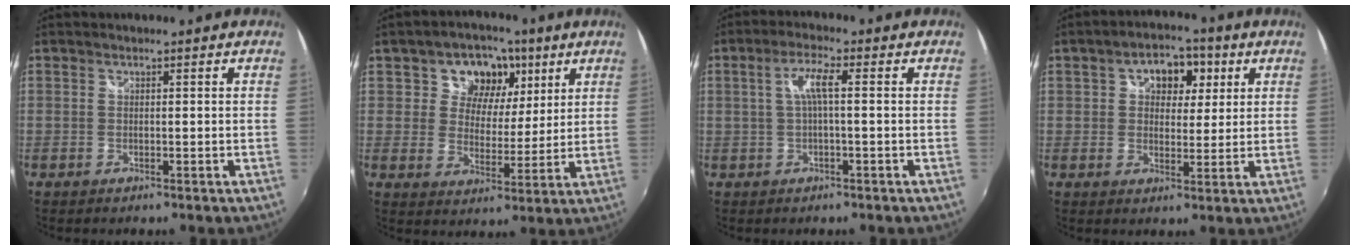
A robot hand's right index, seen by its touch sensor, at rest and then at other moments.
{"total": 10.1, "force": [4.5, 7.9, 4.5], "torque": [-0.078, 0.005, 0.068]}
{"total": 4.2, "force": [0.1, 0.4, 4.2], "torque": [-0.081, 0.007, 0.005]}
{"total": 8.2, "force": [2.9, 6.0, 4.9], "torque": [-0.076, 0.022, 0.043]}